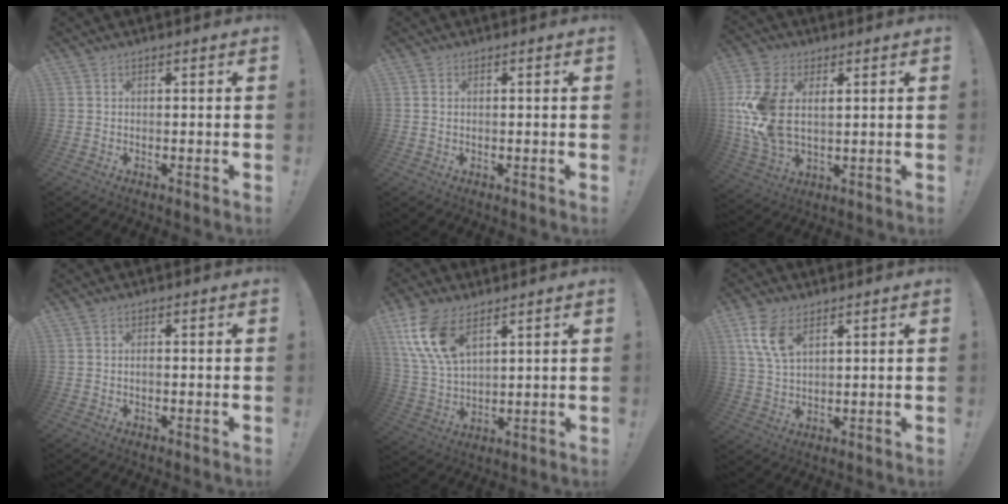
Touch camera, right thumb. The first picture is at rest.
{"total": 0.6, "force": [0.3, 0.4, 0.4], "torque": [-0.009, 0.001, 0.007]}
{"total": 14.6, "force": [3.2, 9.6, 10.6], "torque": [-0.214, -0.019, 0.060]}
{"total": 0.7, "force": [-0.6, 0.1, 0.4], "torque": [-0.014, 0.002, -0.009]}
{"total": 13.6, "force": [7.4, 7.2, 8.9], "torque": [-0.183, -0.023, 0.140]}
{"total": 9.2, "force": [4.8, 5.0, 6.0], "torque": [-0.116, -0.015, 0.093]}